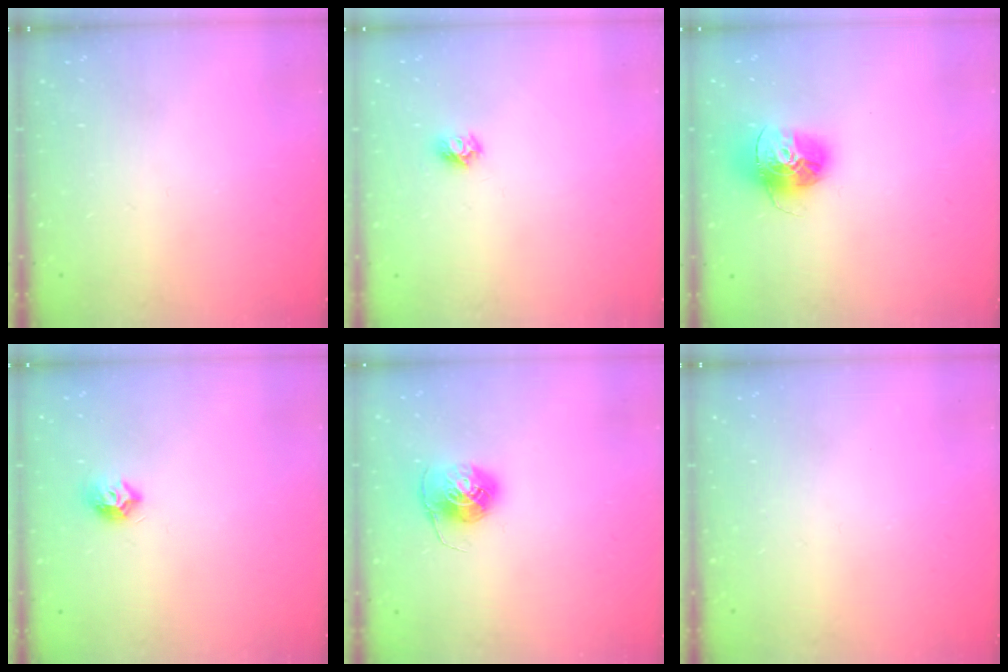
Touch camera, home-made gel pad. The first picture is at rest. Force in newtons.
{"total": 5.5, "press": 5.5, "slide": 0.3}
{"total": 15.3, "press": 15.2, "slide": 1.4}
{"total": 7.9, "press": 7.9, "slide": 0.8}
{"total": 7.1, "press": 7.1, "slide": 0.5}
{"total": 0.0}